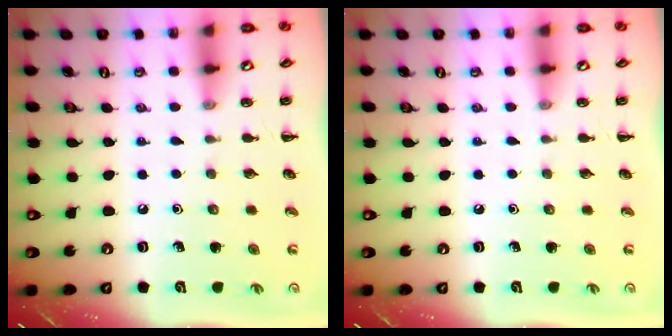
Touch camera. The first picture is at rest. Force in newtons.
{"total": 0.0}